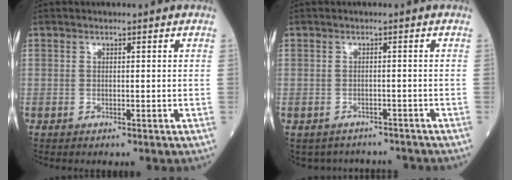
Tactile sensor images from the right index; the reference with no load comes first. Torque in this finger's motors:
{"motor_torque": [-0.54, 0.17, -0.79, -0.21]}